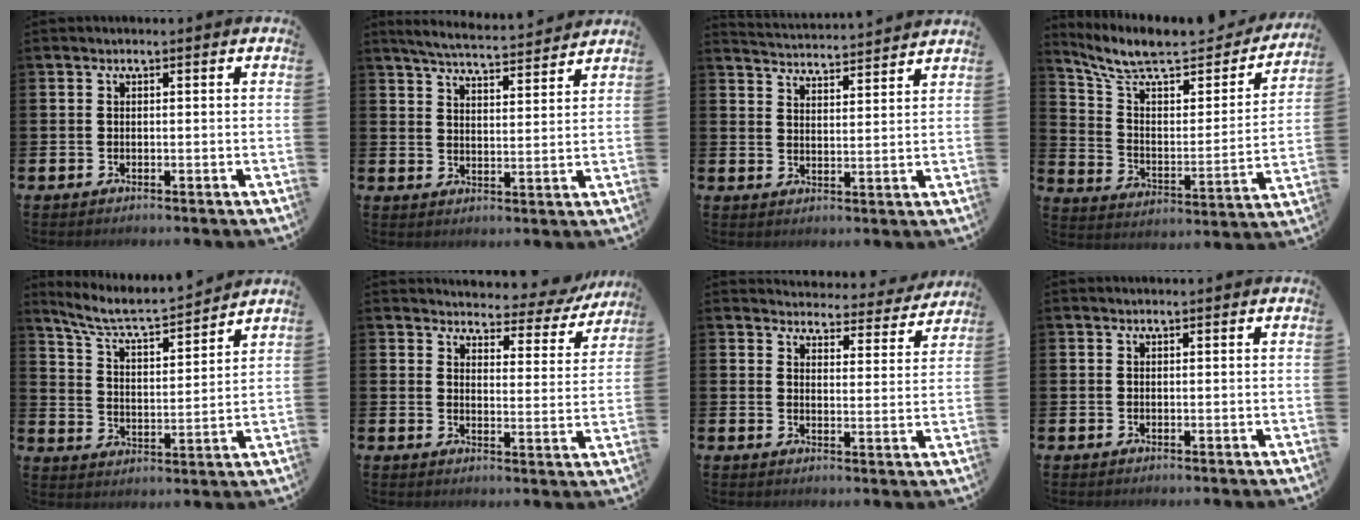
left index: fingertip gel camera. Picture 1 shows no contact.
{"total": 5.0, "force": [4.9, 0.0, 0.9], "torque": [-0.031, -0.038, 0.084]}
{"total": 4.0, "force": [4.0, -0.3, -0.2], "torque": [-0.007, -0.039, 0.068]}
{"total": 9.6, "force": [7.9, 3.0, 4.4], "torque": [-0.120, -0.058, 0.132]}
{"total": 6.9, "force": [6.4, 0.7, 2.4], "torque": [-0.078, -0.048, 0.108]}
{"total": 3.7, "force": [3.5, 1.1, 0.5], "torque": [-0.014, -0.035, 0.052]}
{"total": 3.9, "force": [3.8, 0.9, 0.2], "torque": [-0.006, -0.034, 0.060]}
{"total": 0.0}